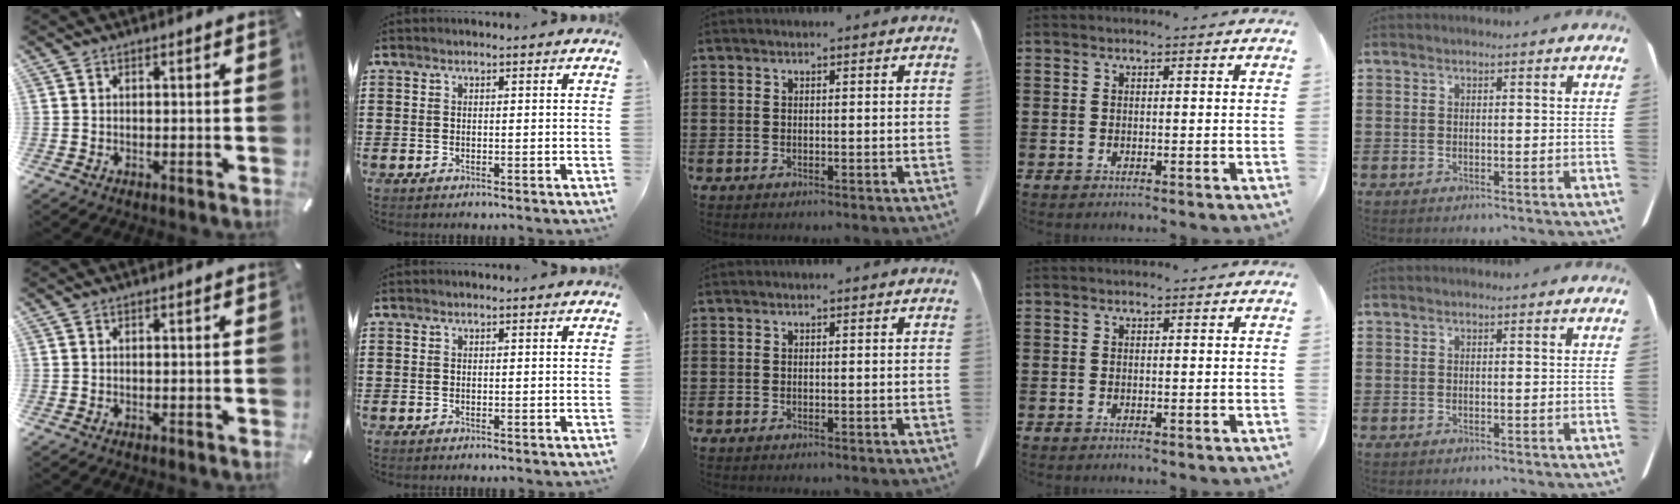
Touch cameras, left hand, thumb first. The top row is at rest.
{}